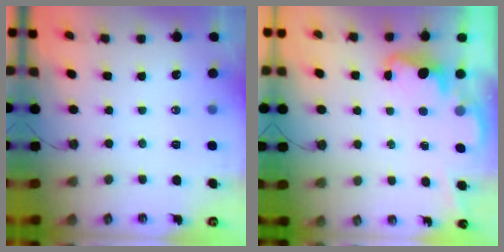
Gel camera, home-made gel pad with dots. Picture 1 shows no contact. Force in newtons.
{"total": 2.1, "press": 2.0, "slide": 0.6}